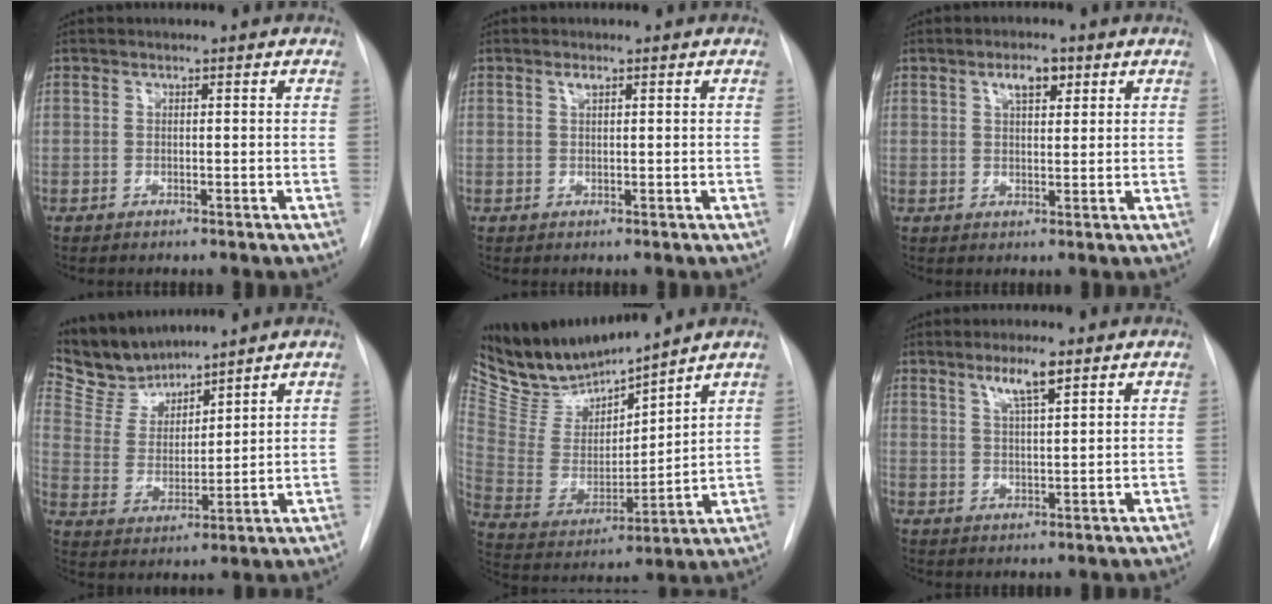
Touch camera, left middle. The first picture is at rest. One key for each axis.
{"total": 0.9, "fx": 0.5, "fy": 0.2, "fz": 0.7, "tx": -0.013, "ty": 0.002, "tz": 0.008}
{"total": 3.8, "fx": 2.0, "fy": 1.5, "fz": 2.9, "tx": -0.051, "ty": 0.004, "tz": 0.033}
{"total": 8.9, "fx": 8.5, "fy": 2.0, "fz": 1.2, "tx": -0.038, "ty": 0.009, "tz": 0.182}
{"total": 12.5, "fx": 12.3, "fy": 1.0, "fz": 2.2, "tx": -0.057, "ty": -0.017, "tz": 0.256}
{"total": 4.6, "fx": 2.9, "fy": 0.3, "fz": 3.6, "tx": -0.067, "ty": 0.000, "tz": 0.051}